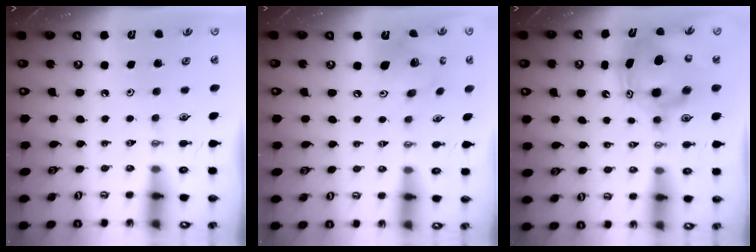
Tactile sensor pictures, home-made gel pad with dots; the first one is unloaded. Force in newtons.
{"total": 15.3, "press": 15.1, "slide": 2.1}
{"total": 11.3, "press": 11.3, "slide": 1.1}